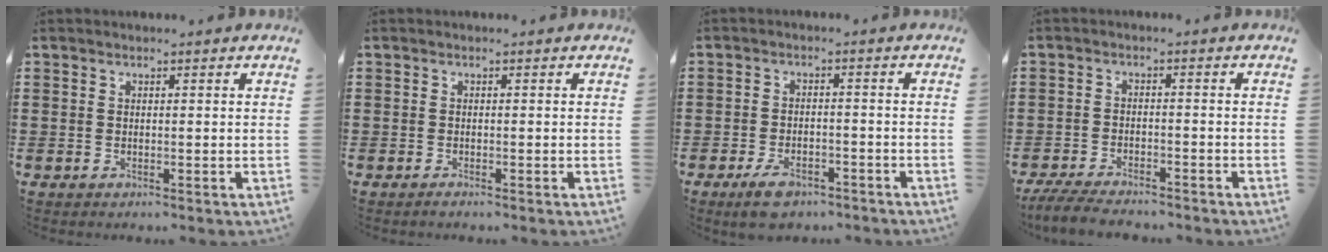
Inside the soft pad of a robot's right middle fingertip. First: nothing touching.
{"total": 0.6, "force": [-0.5, 0.1, 0.3], "torque": [-0.008, -0.003, -0.010]}
{"total": 4.3, "force": [-3.3, 1.8, 2.2], "torque": [-0.043, 0.008, -0.064]}
{"total": 4.5, "force": [-4.3, 0.8, 1.1], "torque": [-0.031, -0.001, -0.090]}